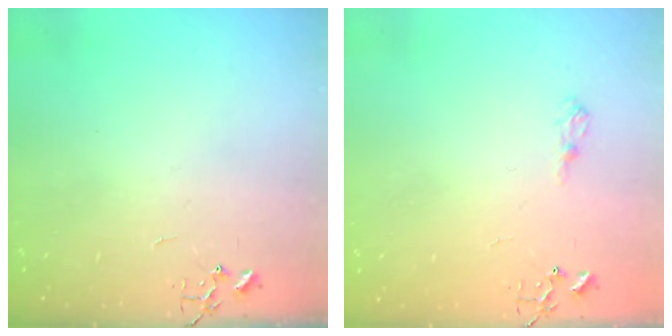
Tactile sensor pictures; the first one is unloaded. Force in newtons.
{"total": 6.5, "press": 6.5, "slide": 0.9}